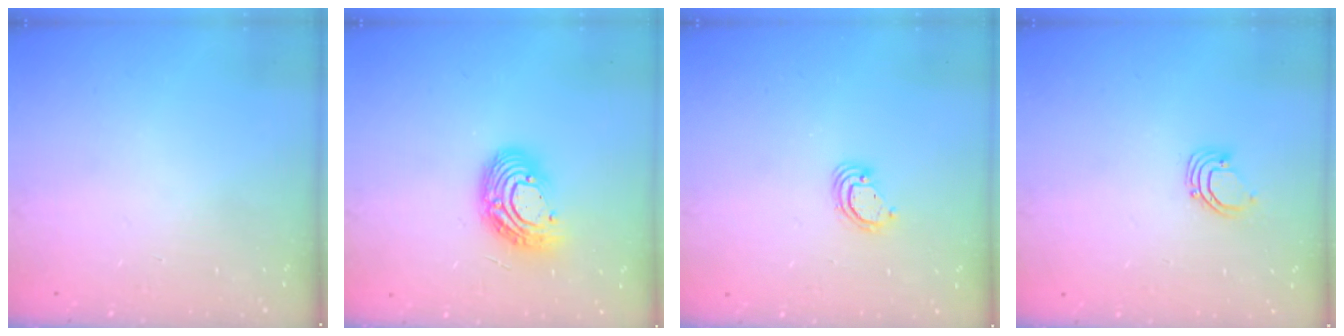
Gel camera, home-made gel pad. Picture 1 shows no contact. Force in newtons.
{"total": 12.3, "press": 12.3, "slide": 1.0}
{"total": 3.8, "press": 3.8, "slide": 0.1}
{"total": 2.7, "press": 2.7, "slide": 0.2}